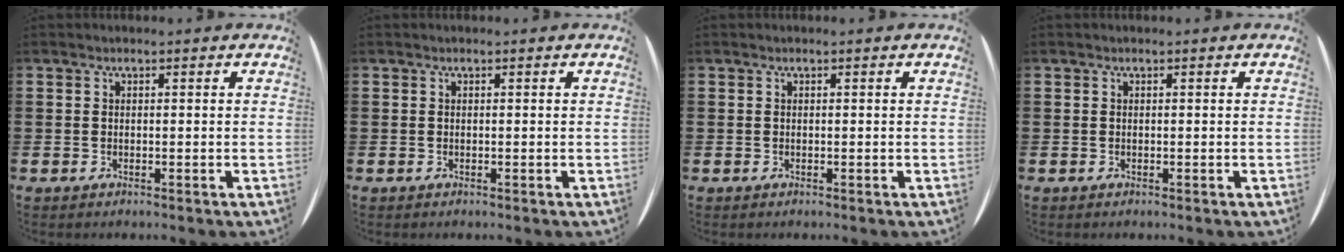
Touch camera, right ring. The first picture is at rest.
{"total": 0.0}
{"total": 0.0}
{"total": 0.0}